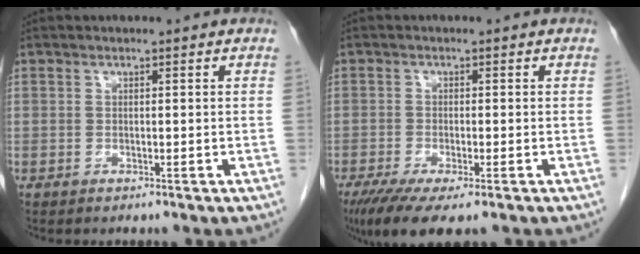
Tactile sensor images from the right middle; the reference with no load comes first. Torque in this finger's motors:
{"motor_torque": [1.19, -0.95, 0.43, 0.12]}